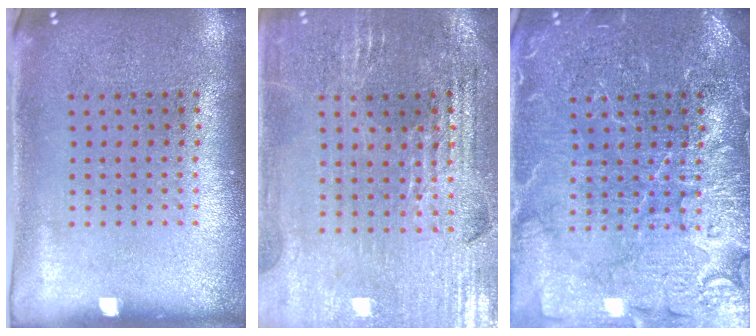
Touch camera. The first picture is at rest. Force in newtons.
{"total": 2.8, "press": 2.8, "slide": 0.4}
{"total": 6.5, "press": 6.4, "slide": 1.0}